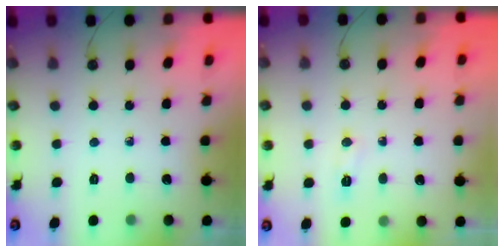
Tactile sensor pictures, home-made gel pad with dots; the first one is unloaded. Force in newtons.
{"total": 4.6, "press": 4.6, "slide": 0.5}